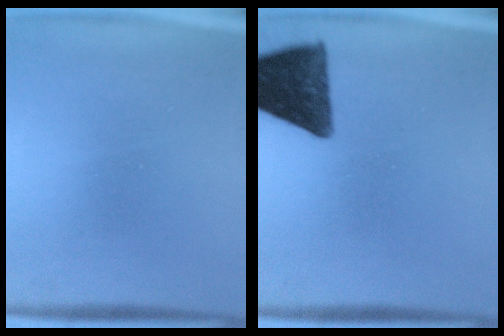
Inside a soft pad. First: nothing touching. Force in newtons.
{"total": 12.4}